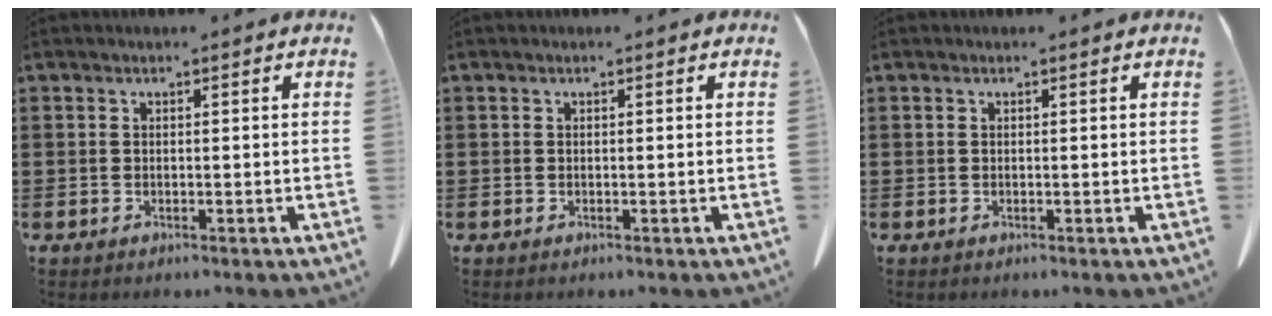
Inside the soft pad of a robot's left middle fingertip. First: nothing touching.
{"total": 0.0}
{"total": 0.0}